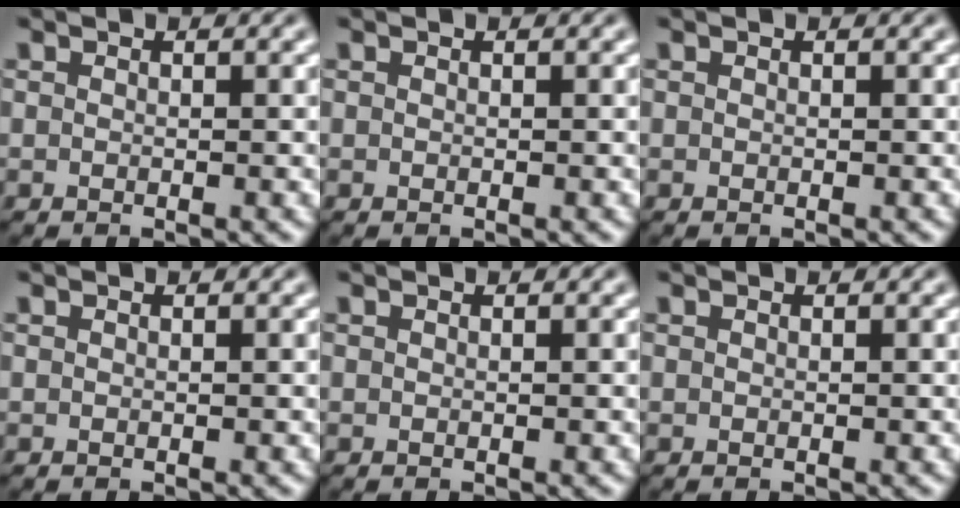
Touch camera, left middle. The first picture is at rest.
{"total": 0.0}
{"total": 0.0}
{"total": 0.0}
{"total": 0.0}
{"total": 0.0}